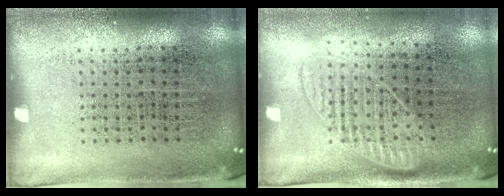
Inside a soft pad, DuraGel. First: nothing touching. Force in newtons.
{"total": 1.2, "press": 1.1, "slide": 0.4}